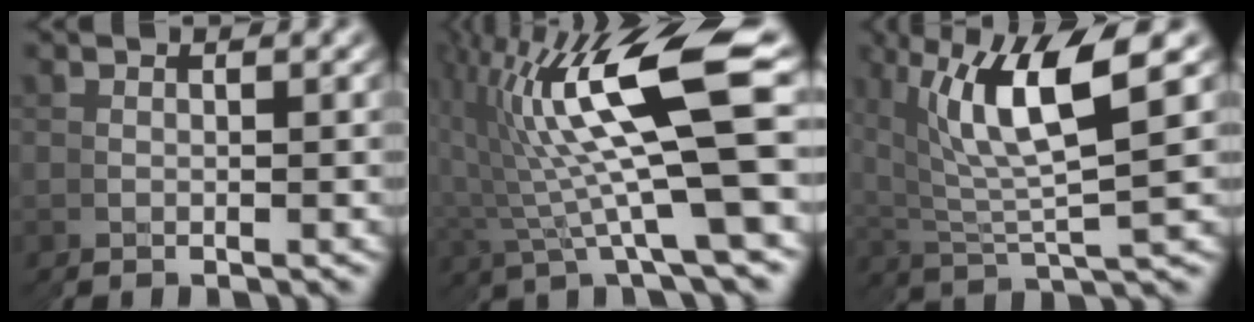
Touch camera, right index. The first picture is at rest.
{"total": 12.2, "force": [2.6, 5.3, 10.7], "torque": [-0.176, 0.029, 0.036]}
{"total": 6.7, "force": [2.5, 3.2, 5.3], "torque": [-0.112, 0.005, 0.047]}